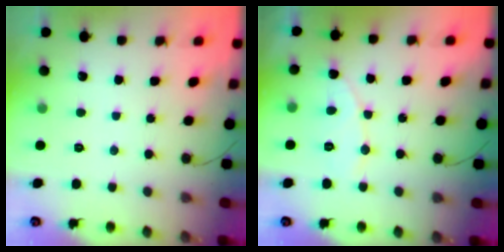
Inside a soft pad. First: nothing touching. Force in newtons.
{"total": 6.2, "press": 6.2, "slide": 0.4}